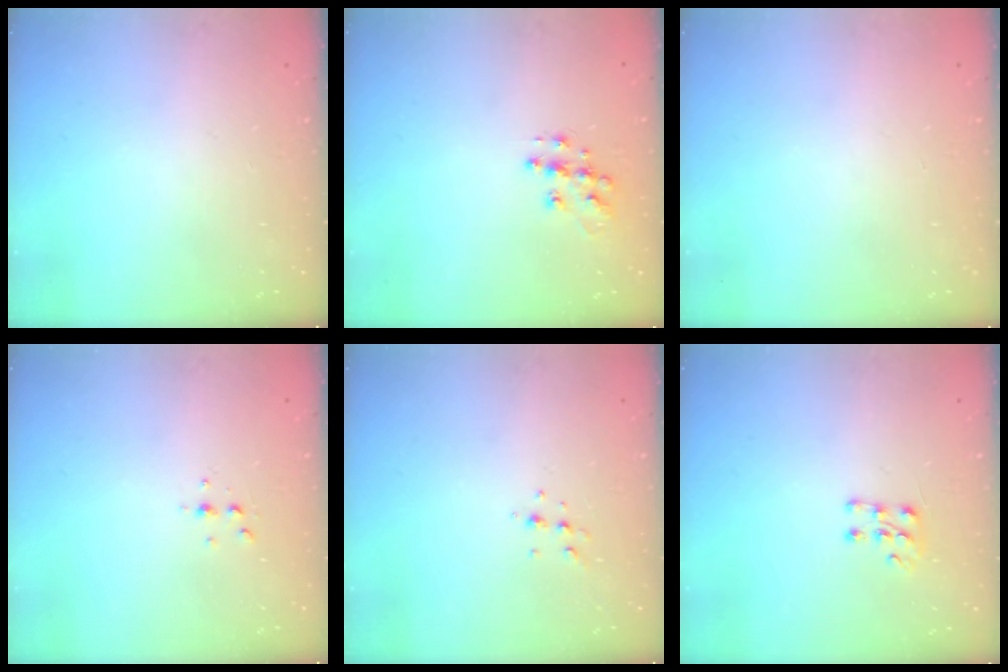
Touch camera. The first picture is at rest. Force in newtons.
{"total": 10.2, "press": 10.2, "slide": 0.7}
{"total": 0.0}
{"total": 3.7, "press": 3.6, "slide": 0.5}
{"total": 4.3, "press": 4.2, "slide": 0.9}
{"total": 6.3, "press": 6.1, "slide": 1.6}